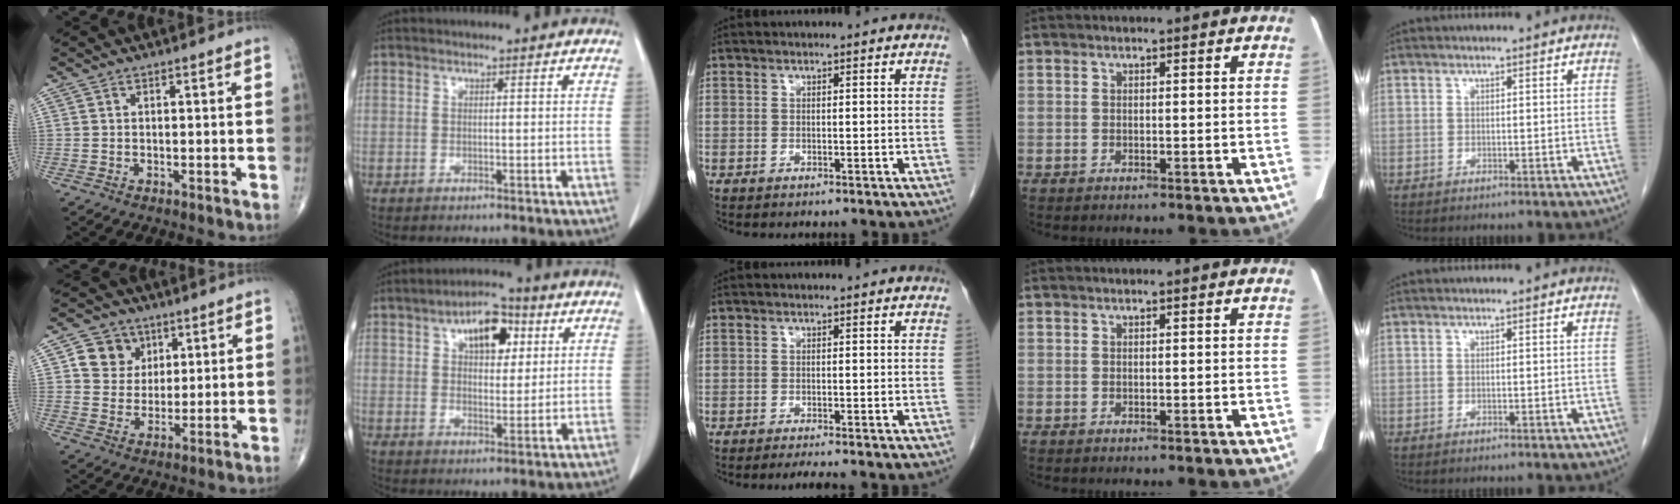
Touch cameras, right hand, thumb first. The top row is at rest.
{"thumb": {"total": 8.1, "force": [3.1, 7.1, 2.3], "torque": [-0.008, -0.009, 0.055]}, "index": {"total": 10.0, "force": [3.9, 5.3, 7.5], "torque": [-0.127, 0.023, 0.064]}, "middle": {"total": 1.9, "force": [-1.6, -0.4, 0.9], "torque": [-0.020, -0.007, -0.026]}}